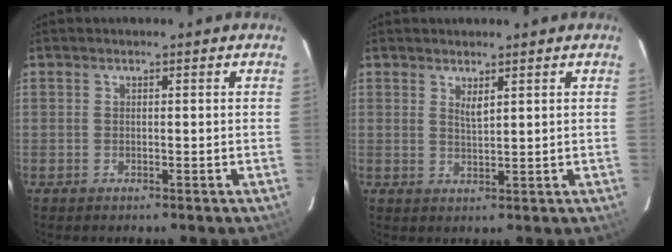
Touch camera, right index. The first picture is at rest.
{"total": 2.0, "force": [1.3, 0.3, 1.4], "torque": [-0.025, -0.002, 0.022]}